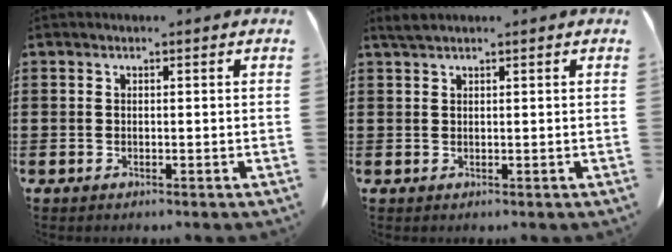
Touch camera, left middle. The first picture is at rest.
{"total": 1.2, "force": [1.0, 0.1, 0.7], "torque": [-0.017, 0.000, 0.019]}